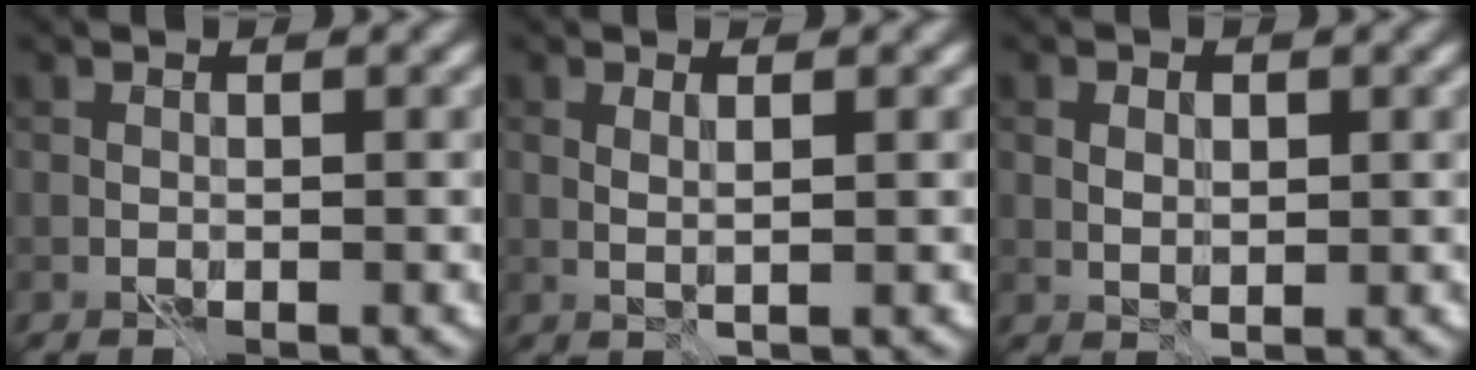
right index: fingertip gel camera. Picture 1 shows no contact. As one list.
[{"total": 0.8, "force": [0.5, -0.2, 0.6], "torque": [-0.016, -0.002, 0.008]}, {"total": 1.3, "force": [0.5, 0.9, 0.9], "torque": [-0.016, -0.003, 0.009]}]